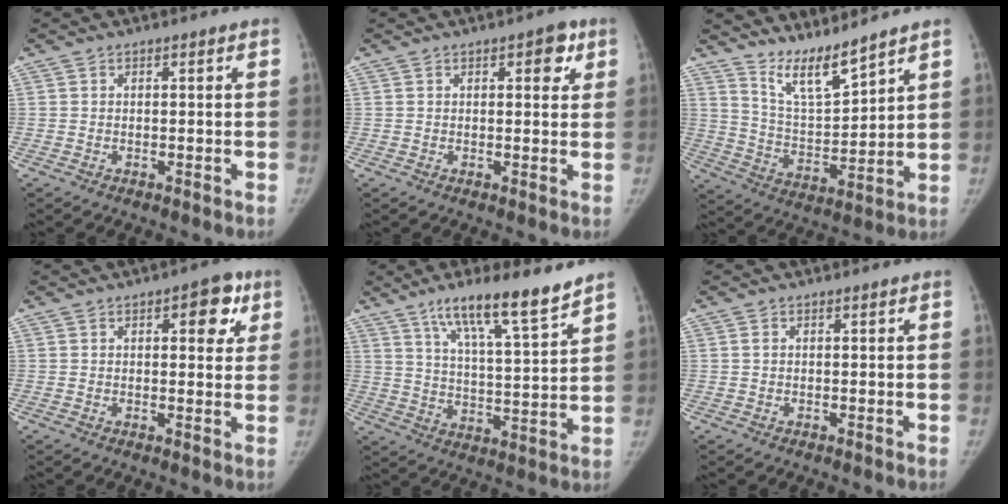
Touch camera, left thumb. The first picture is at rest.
{"total": 4.1, "force": [1.9, 2.0, 3.1], "torque": [-0.019, -0.004, 0.017]}
{"total": 9.0, "force": [8.0, 0.8, 4.1], "torque": [-0.072, -0.071, 0.162]}
{"total": 6.7, "force": [2.9, 3.3, 5.0], "torque": [-0.029, -0.005, 0.028]}
{"total": 14.2, "force": [10.3, 1.9, 9.7], "torque": [-0.149, -0.060, 0.176]}
{"total": 0.6, "force": [0.2, 0.4, 0.4], "torque": [-0.010, 0.000, 0.002]}